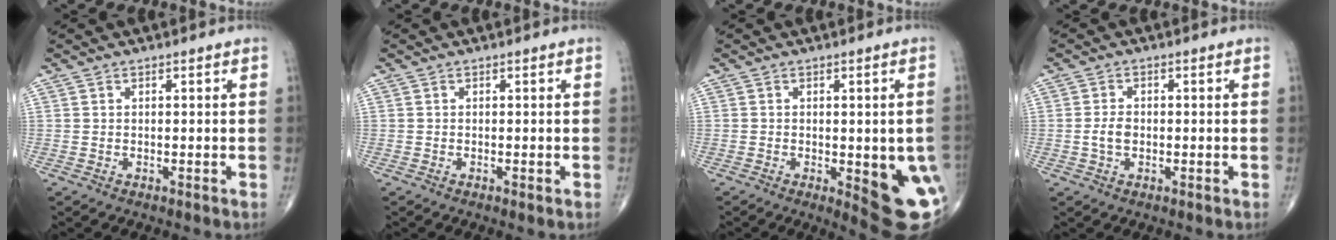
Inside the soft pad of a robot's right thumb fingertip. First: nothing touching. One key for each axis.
{"total": 0.6, "fx": -0.2, "fy": 0.2, "fz": 0.5, "tx": -0.011, "ty": -0.002, "tz": -0.004}
{"total": 13.3, "fx": -3.0, "fy": 4.4, "fz": 12.1, "tx": -0.118, "ty": -0.008, "tz": -0.022}
{"total": 2.9, "fx": -0.5, "fy": 1.8, "fz": 2.2, "tx": -0.044, "ty": 0.006, "tz": -0.011}